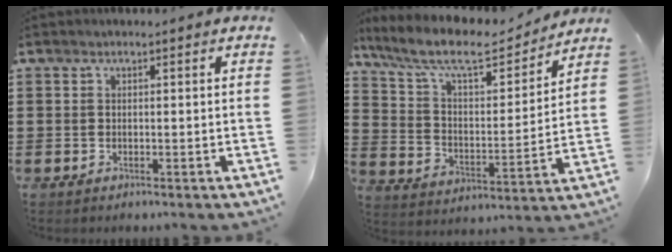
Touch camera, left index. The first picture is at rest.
{"total": 10.0, "force": [8.4, 2.1, 5.1], "torque": [-0.134, -0.042, 0.140]}